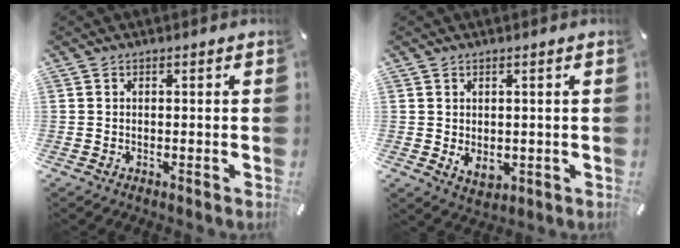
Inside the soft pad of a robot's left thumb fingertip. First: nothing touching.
{"total": 3.4, "force": [0.1, 2.4, 2.4], "torque": [-0.042, -0.003, 0.001]}